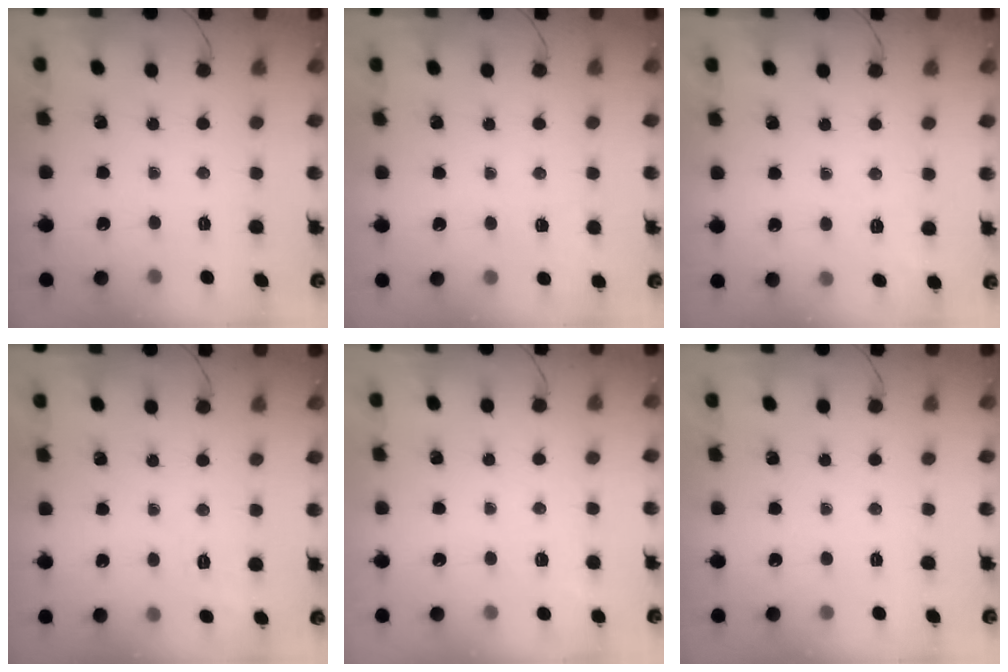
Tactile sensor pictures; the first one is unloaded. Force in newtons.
{"total": 2.0, "press": 1.0, "slide": 1.7}
{"total": 2.3, "press": 0.6, "slide": 2.2}
{"total": 2.5, "press": 1.3, "slide": 2.2}
{"total": 5.7, "press": 5.5, "slide": 1.4}
{"total": 0.0}